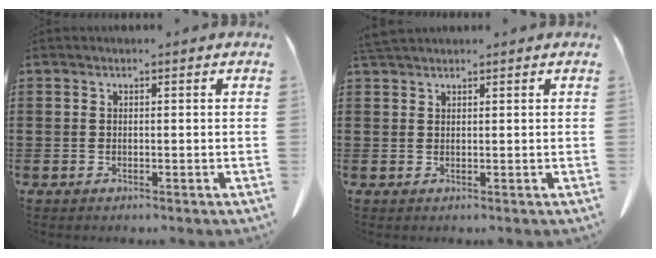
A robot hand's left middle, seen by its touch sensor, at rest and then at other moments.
{"total": 1.9, "force": [1.8, 0.3, 0.7], "torque": [-0.020, 0.000, 0.035]}